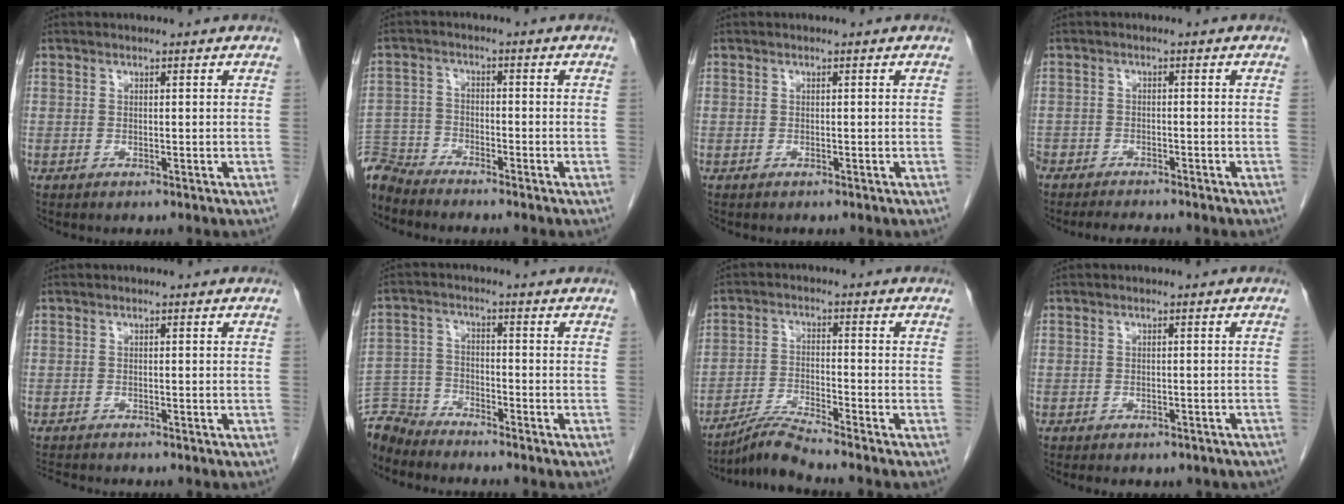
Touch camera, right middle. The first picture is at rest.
{"total": 5.8, "force": [-5.8, 0.5, 0.0], "torque": [0.001, -0.005, -0.113]}
{"total": 0.0}
{"total": 5.4, "force": [-5.0, 1.3, 1.6], "torque": [-0.024, -0.009, -0.080]}
{"total": 2.3, "force": [-2.2, 0.1, 0.4], "torque": [-0.007, -0.010, -0.038]}
{"total": 6.3, "force": [-6.2, 1.0, -0.2], "torque": [0.000, -0.006, -0.126]}
{"total": 5.4, "force": [-4.9, -1.5, 1.5], "torque": [-0.035, -0.022, -0.095]}
{"total": 6.8, "force": [-5.5, 3.0, 2.7], "torque": [-0.032, 0.008, -0.054]}